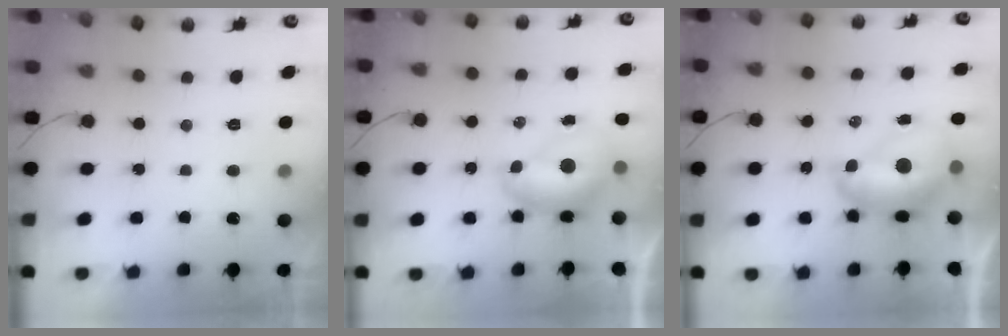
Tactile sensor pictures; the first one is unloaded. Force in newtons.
{"total": 7.8, "press": 7.8, "slide": 0.2}
{"total": 11.4, "press": 11.3, "slide": 1.2}